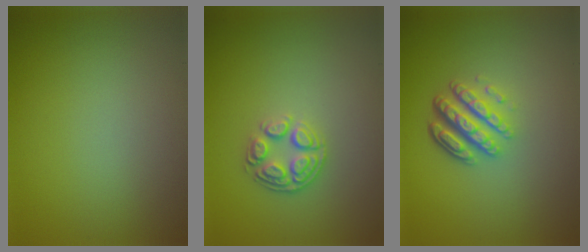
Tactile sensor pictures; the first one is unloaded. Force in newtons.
{"total": 2.8, "press": 2.6, "slide": 1.2}
{"total": 4.8, "press": 3.4, "slide": 3.4}